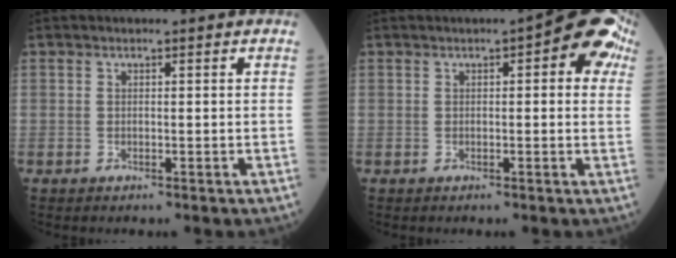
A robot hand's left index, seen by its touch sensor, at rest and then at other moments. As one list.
[{"total": 7.8, "force": [3.0, 2.3, 6.8], "torque": [-0.066, 0.021, 0.026]}]